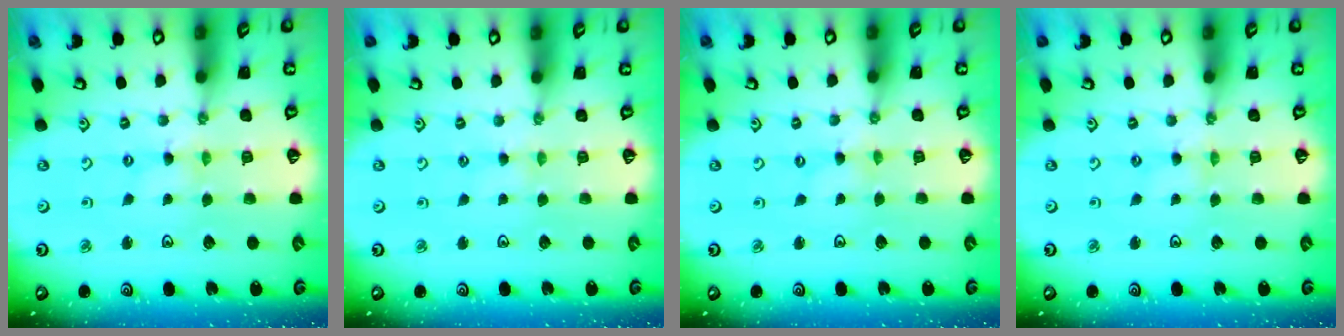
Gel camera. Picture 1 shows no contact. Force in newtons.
{"total": 0.8, "press": 0.8, "slide": 0.3}
{"total": 0.0}
{"total": 0.0}